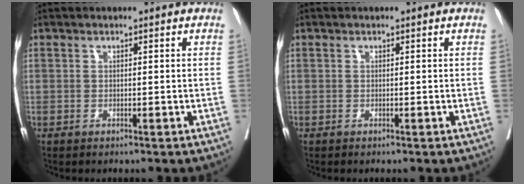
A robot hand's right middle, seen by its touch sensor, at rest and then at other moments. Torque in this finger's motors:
{"motor_torque": [0.01, 0.29, -0.01, 0.00]}